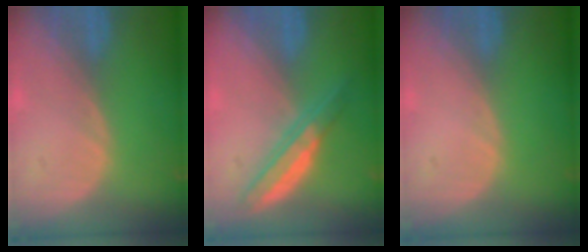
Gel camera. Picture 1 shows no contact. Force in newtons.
{"total": 5.4, "press": 5.3, "slide": 1.3}
{"total": 0.0}